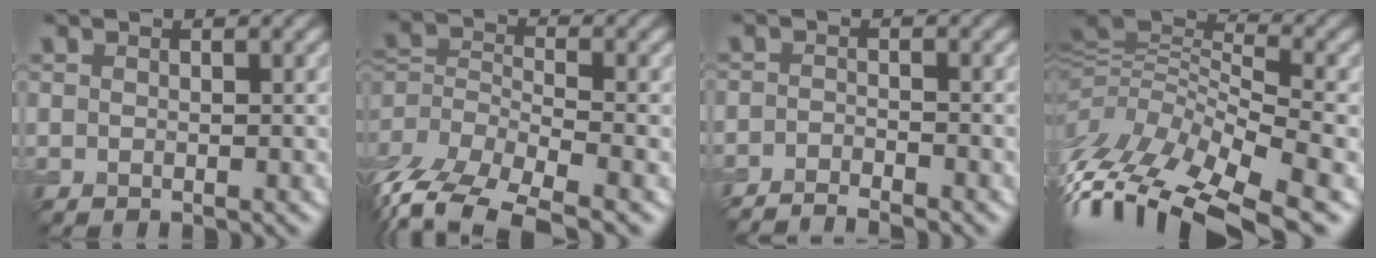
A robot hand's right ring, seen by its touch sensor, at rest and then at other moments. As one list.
[{"total": 9.6, "force": [-6.6, 4.0, 5.6], "torque": [-0.117, -0.003, -0.119]}, {"total": 3.0, "force": [-2.8, 0.3, 1.1], "torque": [-0.019, 0.003, -0.056]}, {"total": 13.9, "force": [-8.5, 5.0, 9.8], "torque": [-0.207, 0.018, -0.149]}]